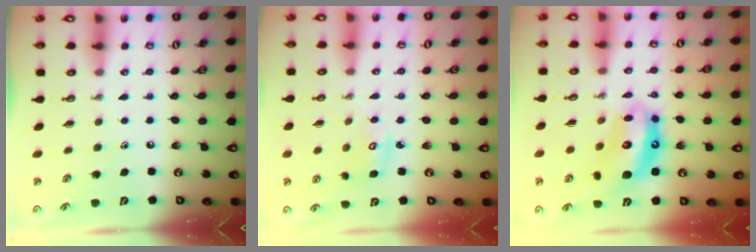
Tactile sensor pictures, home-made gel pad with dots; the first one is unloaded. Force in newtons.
{"total": 3.8, "press": 3.8, "slide": 0.1}
{"total": 12.2, "press": 12.2, "slide": 1.1}